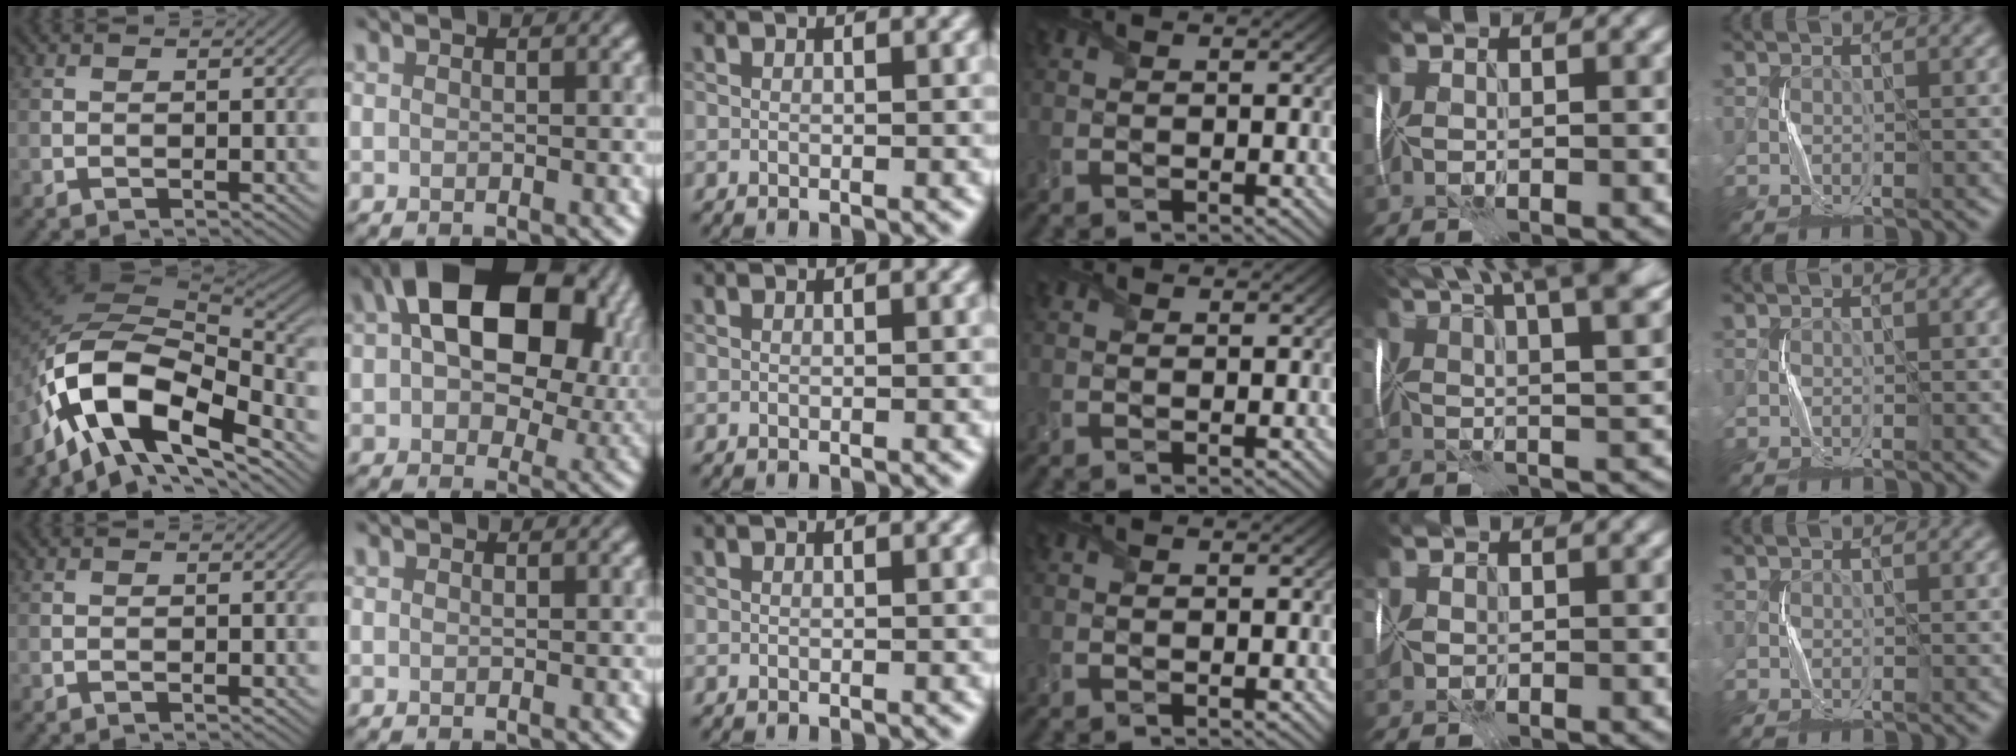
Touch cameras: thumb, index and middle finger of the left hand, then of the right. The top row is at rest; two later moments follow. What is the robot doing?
{"motion": "fold", "object": "plastic wrap"}